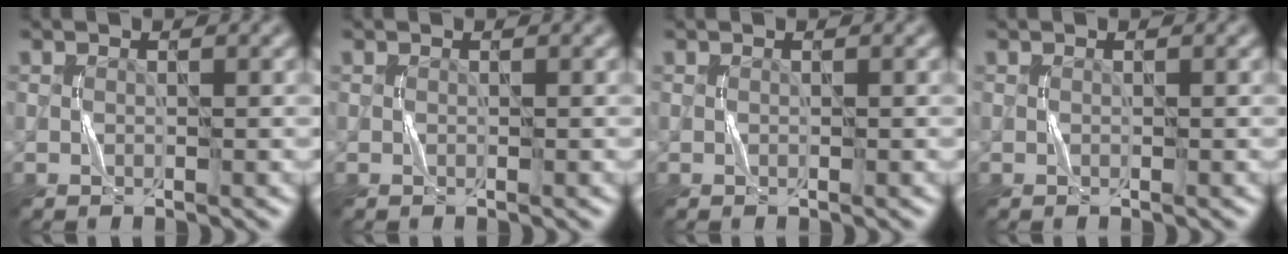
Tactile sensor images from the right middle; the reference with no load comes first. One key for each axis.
{"total": 0.0}
{"total": 0.0}
{"total": 0.0}